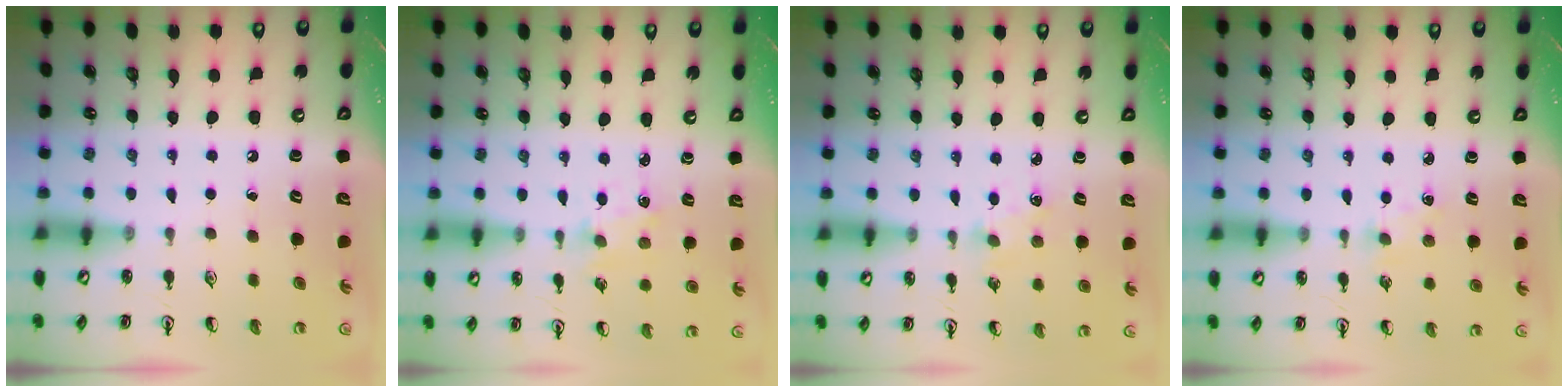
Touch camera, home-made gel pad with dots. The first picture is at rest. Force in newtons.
{"total": 1.2, "press": 1.1, "slide": 0.2}
{"total": 3.3, "press": 3.3, "slide": 0.4}
{"total": 3.4, "press": 3.4, "slide": 0.5}